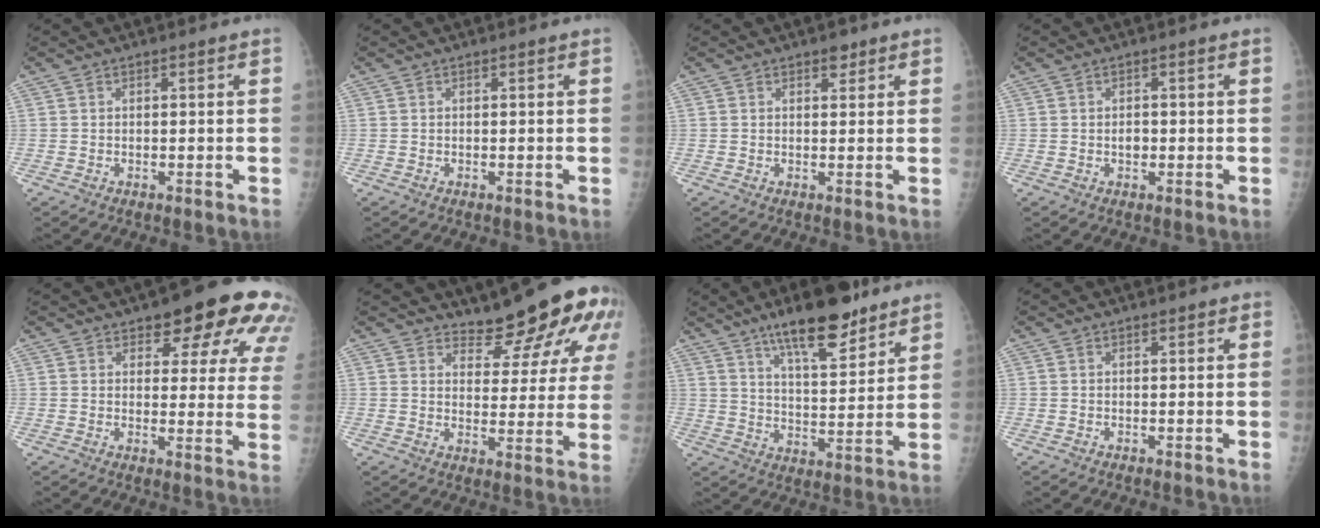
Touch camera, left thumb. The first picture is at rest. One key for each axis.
{"total": 0.0}
{"total": 1.8, "fx": 1.2, "fy": 1.0, "fz": 0.9, "tx": 0.001, "ty": -0.005, "tz": 0.014}
{"total": 1.5, "fx": -0.2, "fy": 1.1, "fz": 1.0, "tx": -0.009, "ty": 0.003, "tz": -0.003}
{"total": 15.7, "fx": 10.0, "fy": 6.4, "fz": 10.3, "tx": -0.080, "ty": -0.041, "tz": 0.107}
{"total": 11.5, "fx": 9.4, "fy": 3.7, "fz": 5.6, "tx": -0.046, "ty": -0.067, "tz": 0.117}
{"total": 14.8, "fx": 10.3, "fy": 4.5, "fz": 9.6, "tx": -0.125, "ty": -0.060, "tz": 0.170}
{"total": 0.7, "fx": 0.3, "fy": 0.3, "fz": 0.5, "tx": -0.005, "ty": 0.001, "tz": 0.002}